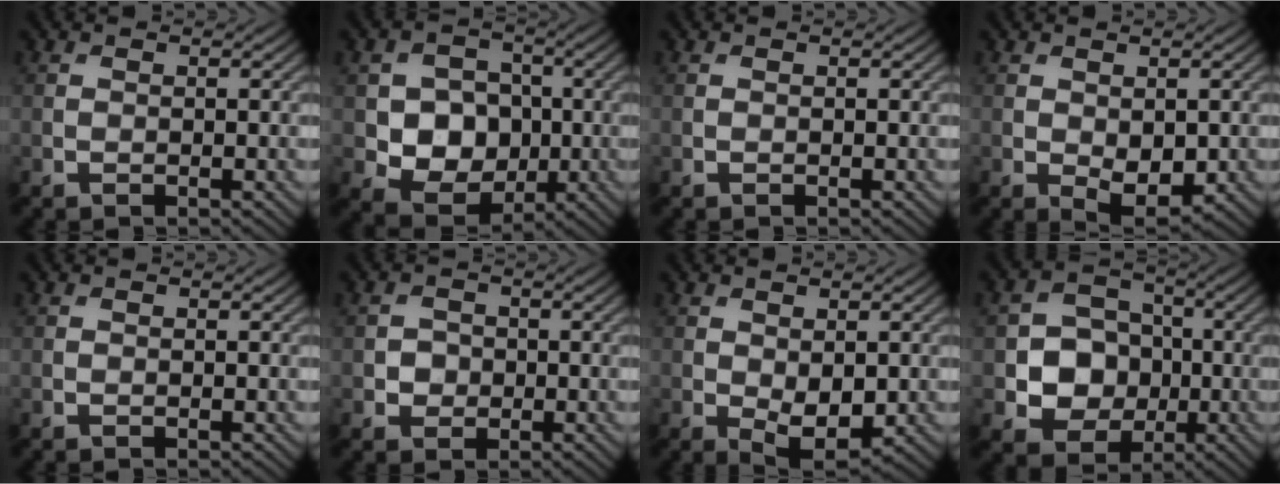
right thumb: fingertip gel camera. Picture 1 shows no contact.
{"total": 7.9, "force": [-0.7, 6.6, 4.3], "torque": [-0.097, -0.011, -0.028]}
{"total": 0.0}
{"total": 3.8, "force": [-0.6, 2.2, 3.0], "torque": [-0.052, -0.013, -0.001]}
{"total": 0.0}
{"total": 2.0, "force": [-0.4, 1.9, 0.6], "torque": [-0.006, -0.003, -0.010]}
{"total": 4.2, "force": [-0.5, 2.4, 3.5], "torque": [-0.062, -0.015, 0.000]}
{"total": 7.8, "force": [-1.1, 6.7, 3.8], "torque": [-0.078, -0.005, -0.042]}